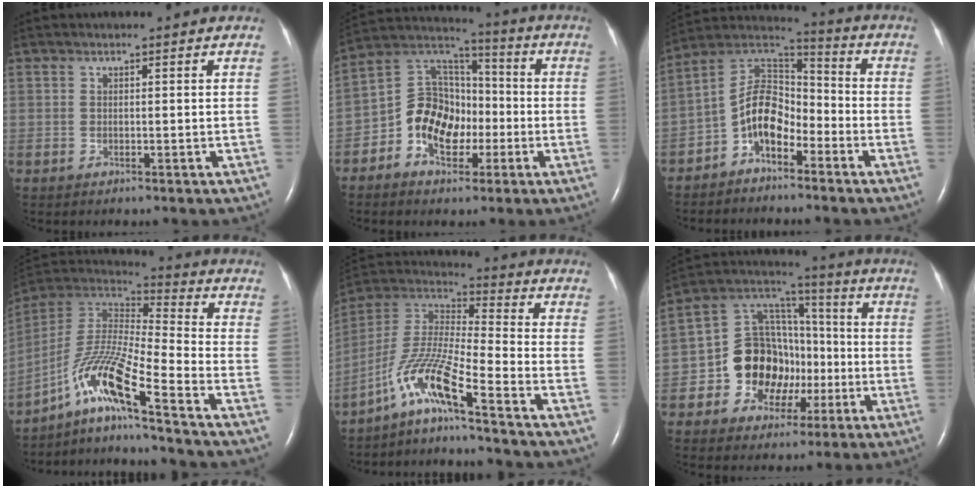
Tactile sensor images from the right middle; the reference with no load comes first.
{"total": 11.3, "force": [-3.8, 8.1, 6.9], "torque": [-0.148, 0.037, -0.066]}
{"total": 9.3, "force": [-4.4, 5.2, 6.3], "torque": [-0.126, 0.032, -0.086]}
{"total": 14.3, "force": [-8.9, -0.3, 11.2], "torque": [-0.232, 0.001, -0.164]}
{"total": 10.7, "force": [-7.5, -0.7, 7.6], "torque": [-0.173, 0.005, -0.146]}
{"total": 13.0, "force": [-3.3, 10.2, 7.3], "torque": [-0.140, 0.040, -0.049]}